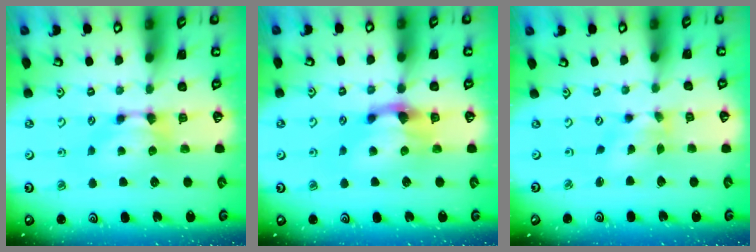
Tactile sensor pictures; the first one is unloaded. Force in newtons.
{"total": 3.2, "press": 2.5, "slide": 2.0}
{"total": 1.1, "press": 0.3, "slide": 1.1}